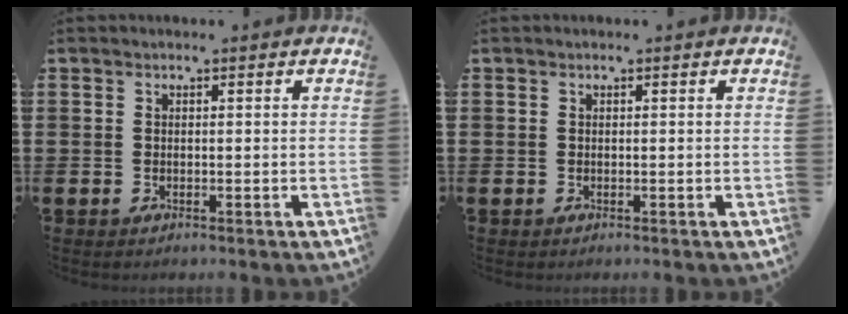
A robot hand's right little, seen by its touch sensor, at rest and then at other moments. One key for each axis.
{"total": 0.0}